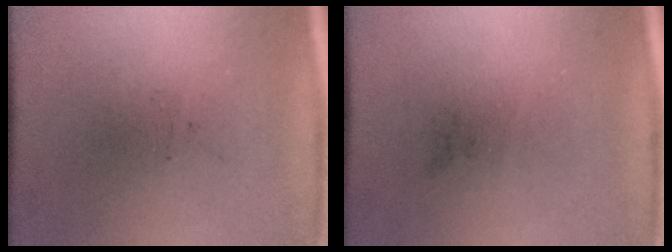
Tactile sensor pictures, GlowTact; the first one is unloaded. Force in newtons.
{"total": 0.0}